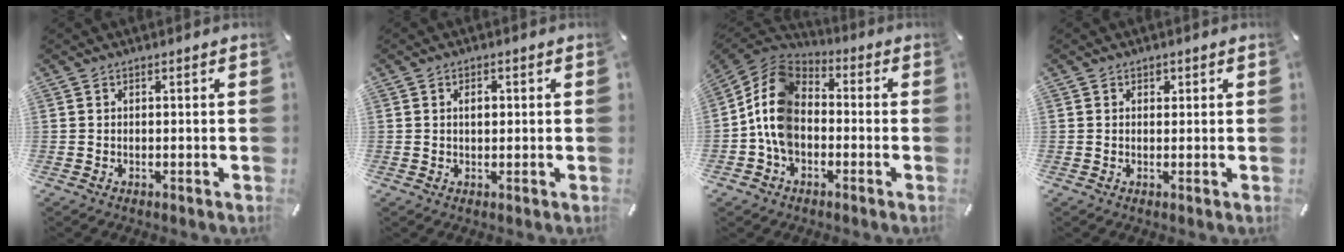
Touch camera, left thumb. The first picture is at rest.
{"total": 2.4, "force": [0.4, 1.5, 1.8], "torque": [-0.031, 0.004, 0.004]}
{"total": 11.7, "force": [-2.8, 9.1, 6.8], "torque": [-0.174, 0.017, -0.059]}
{"total": 1.0, "force": [0.4, 0.9, 0.3], "torque": [0.001, 0.001, 0.005]}